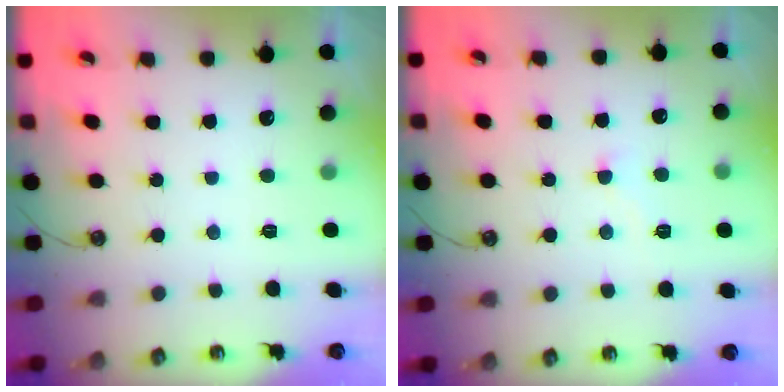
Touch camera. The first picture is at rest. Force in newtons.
{"total": 2.3, "press": 2.2, "slide": 0.6}